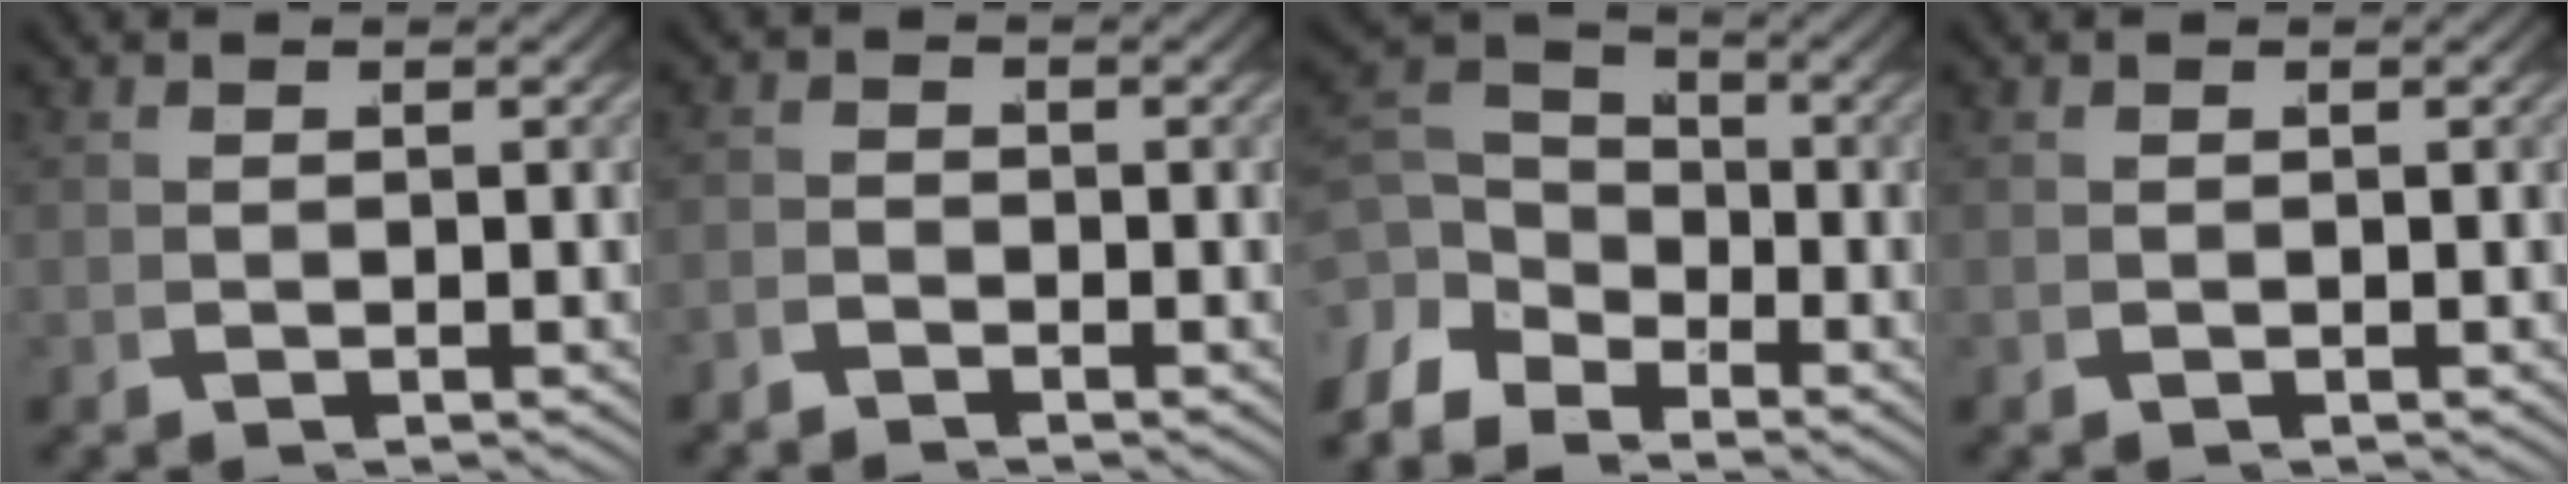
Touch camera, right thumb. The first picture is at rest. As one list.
[{"total": 1.3, "force": [-1.2, 0.2, -0.2], "torque": [0.014, -0.001, -0.029]}, {"total": 5.2, "force": [-0.4, 3.8, 3.5], "torque": [-0.056, -0.008, -0.011]}, {"total": 0.0}]